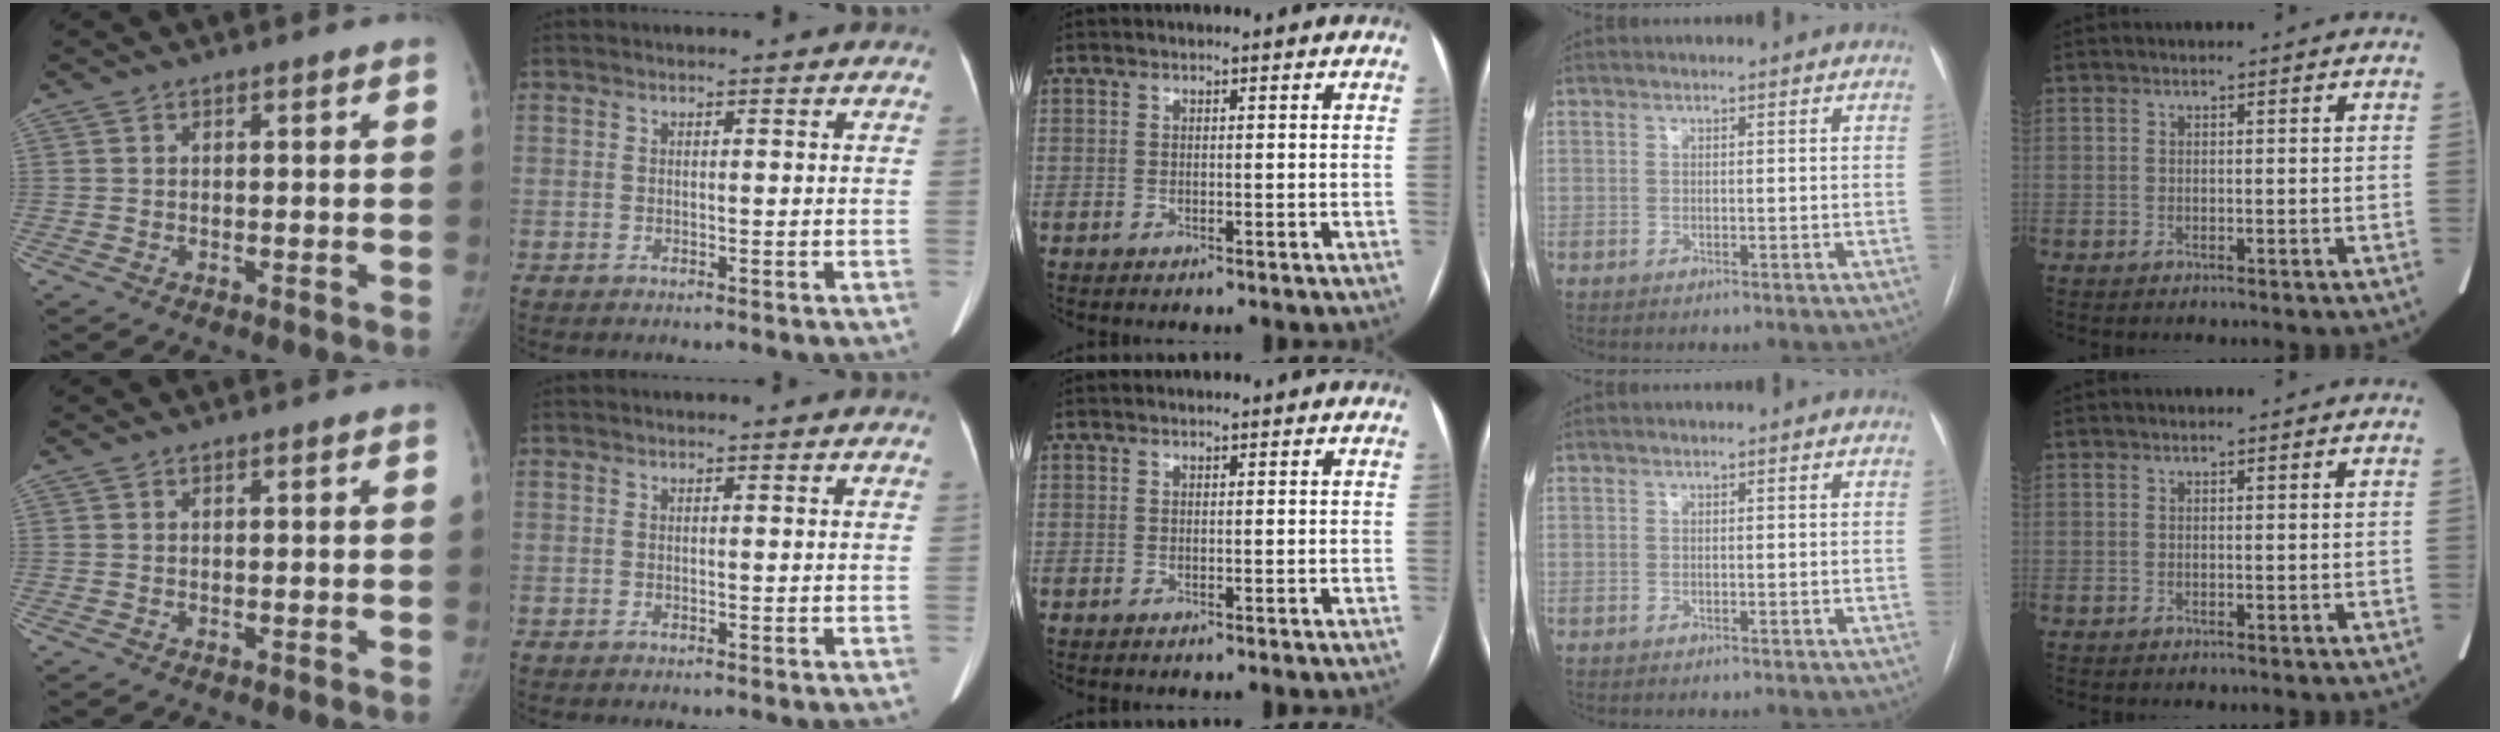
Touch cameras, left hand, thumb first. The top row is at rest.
{}